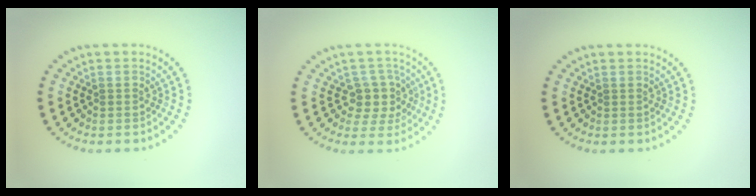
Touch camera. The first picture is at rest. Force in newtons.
{"total": 2.9, "press": 2.4, "slide": 1.6}
{"total": 0.0}